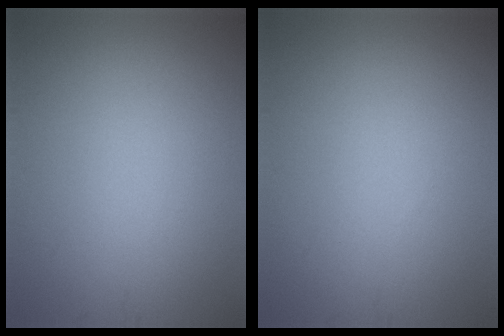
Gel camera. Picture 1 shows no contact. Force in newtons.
{"total": 0.0}